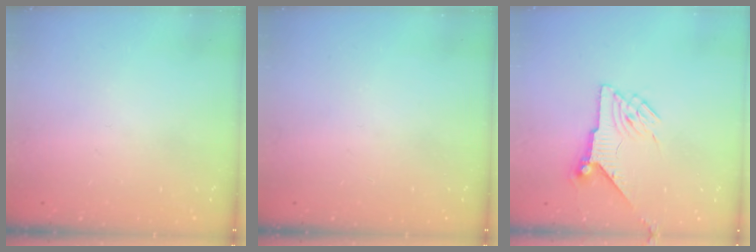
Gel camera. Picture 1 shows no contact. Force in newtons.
{"total": 0.0}
{"total": 7.3, "press": 7.3, "slide": 0.7}